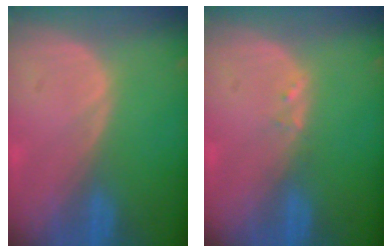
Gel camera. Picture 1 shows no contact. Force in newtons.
{"total": 1.0, "press": 1.0, "slide": 0.2}